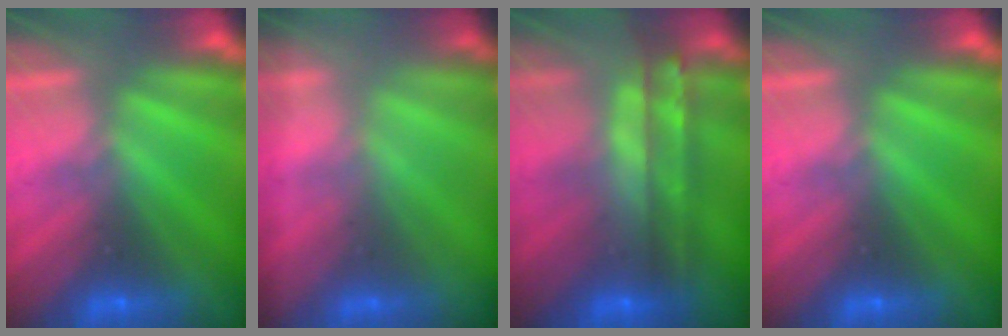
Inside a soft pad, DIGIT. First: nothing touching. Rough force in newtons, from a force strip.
{"total": 1.7}
{"total": 8.5}
{"total": 0.0}